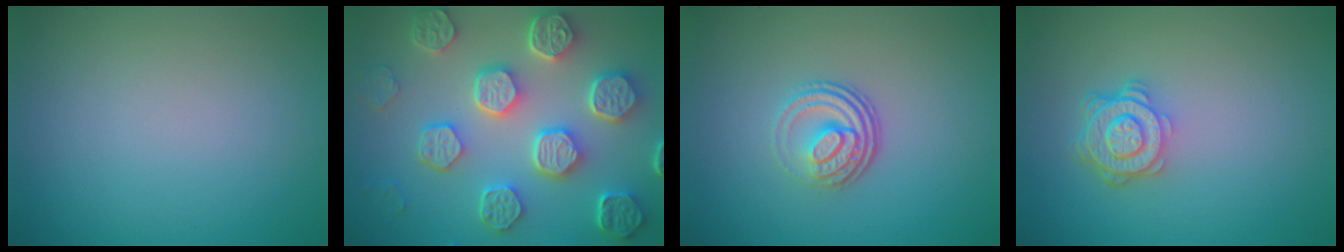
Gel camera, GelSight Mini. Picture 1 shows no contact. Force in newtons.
{"total": 8.3, "press": 6.5, "slide": 5.2}
{"total": 3.5, "press": 2.5, "slide": 2.5}
{"total": 4.1, "press": 3.1, "slide": 2.6}